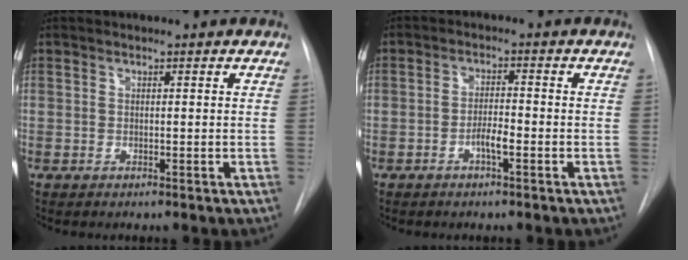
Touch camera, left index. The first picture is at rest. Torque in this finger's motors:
{"motor_torque": [0.55, 0.29, 0.07, 0.02]}